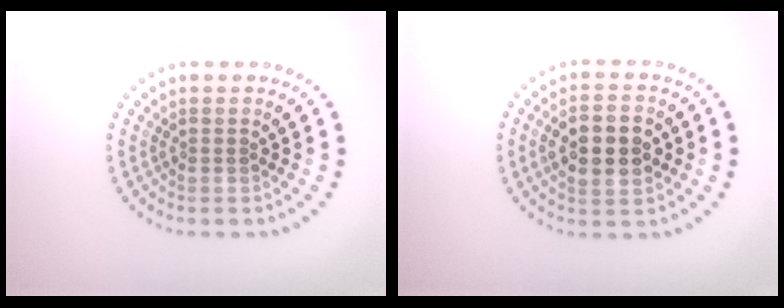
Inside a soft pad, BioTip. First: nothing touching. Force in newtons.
{"total": 5.2, "press": 5.2, "slide": 0.2}